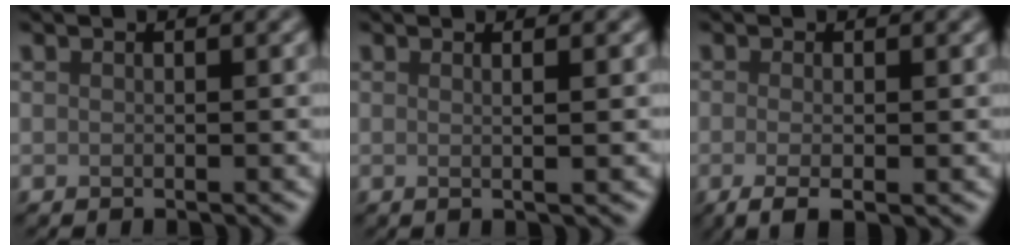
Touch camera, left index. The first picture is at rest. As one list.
[{"total": 2.5, "force": [0.5, 0.9, 2.3], "torque": [-0.028, 0.007, -0.017]}, {"total": 2.9, "force": [-0.7, 0.8, 2.7], "torque": [-0.048, -0.010, -0.013]}]